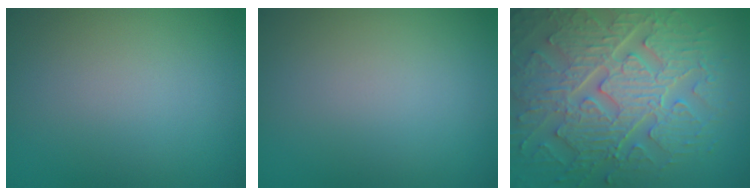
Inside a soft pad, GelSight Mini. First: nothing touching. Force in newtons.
{"total": 0.0}
{"total": 10.1, "press": 6.9, "slide": 7.3}